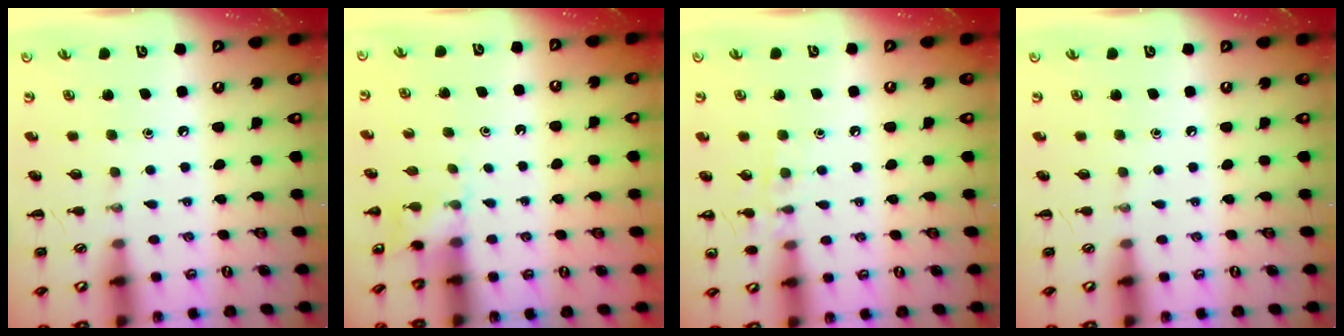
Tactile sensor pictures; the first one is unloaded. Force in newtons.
{"total": 3.7, "press": 3.5, "slide": 1.1}
{"total": 6.7, "press": 6.5, "slide": 1.5}
{"total": 0.0}